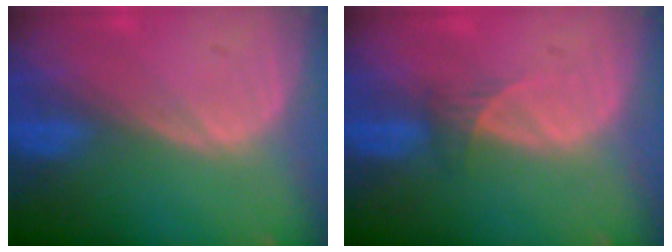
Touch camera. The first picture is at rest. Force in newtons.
{"total": 1.6, "press": 1.3, "slide": 0.9}